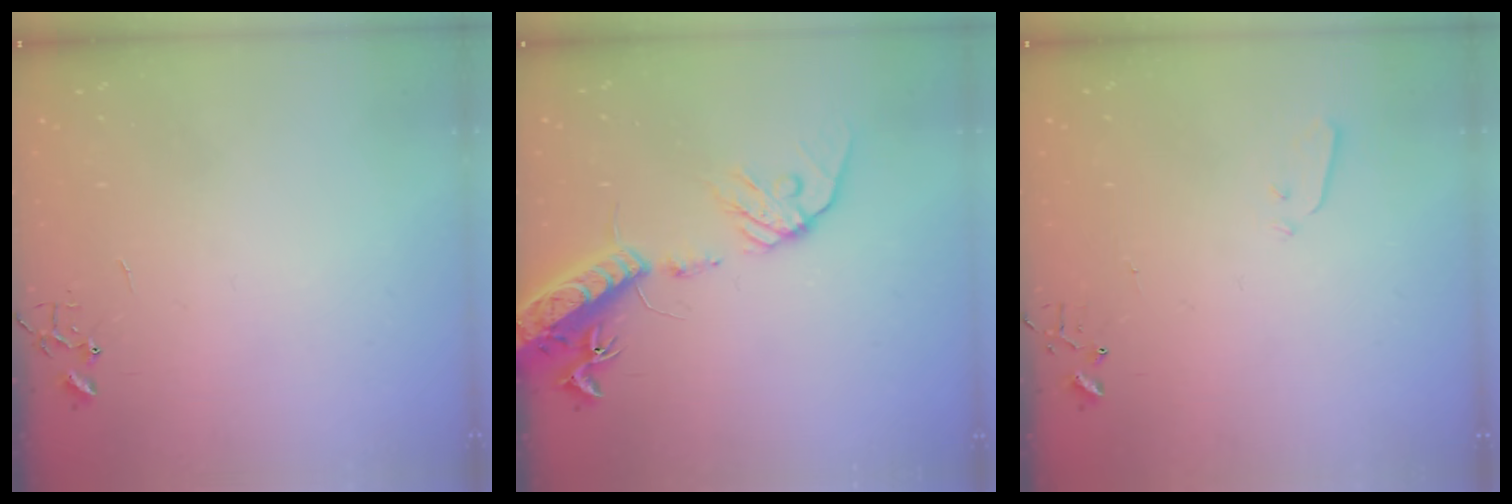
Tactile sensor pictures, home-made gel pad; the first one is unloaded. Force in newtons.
{"total": 18.0, "press": 17.6, "slide": 3.8}
{"total": 3.0, "press": 2.9, "slide": 0.7}